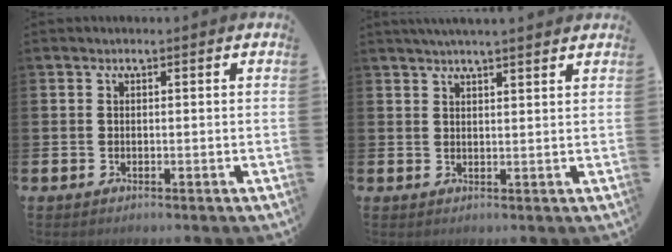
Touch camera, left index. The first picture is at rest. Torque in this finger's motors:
{"motor_torque": [0.33, -0.41, 0.94, 0.21]}